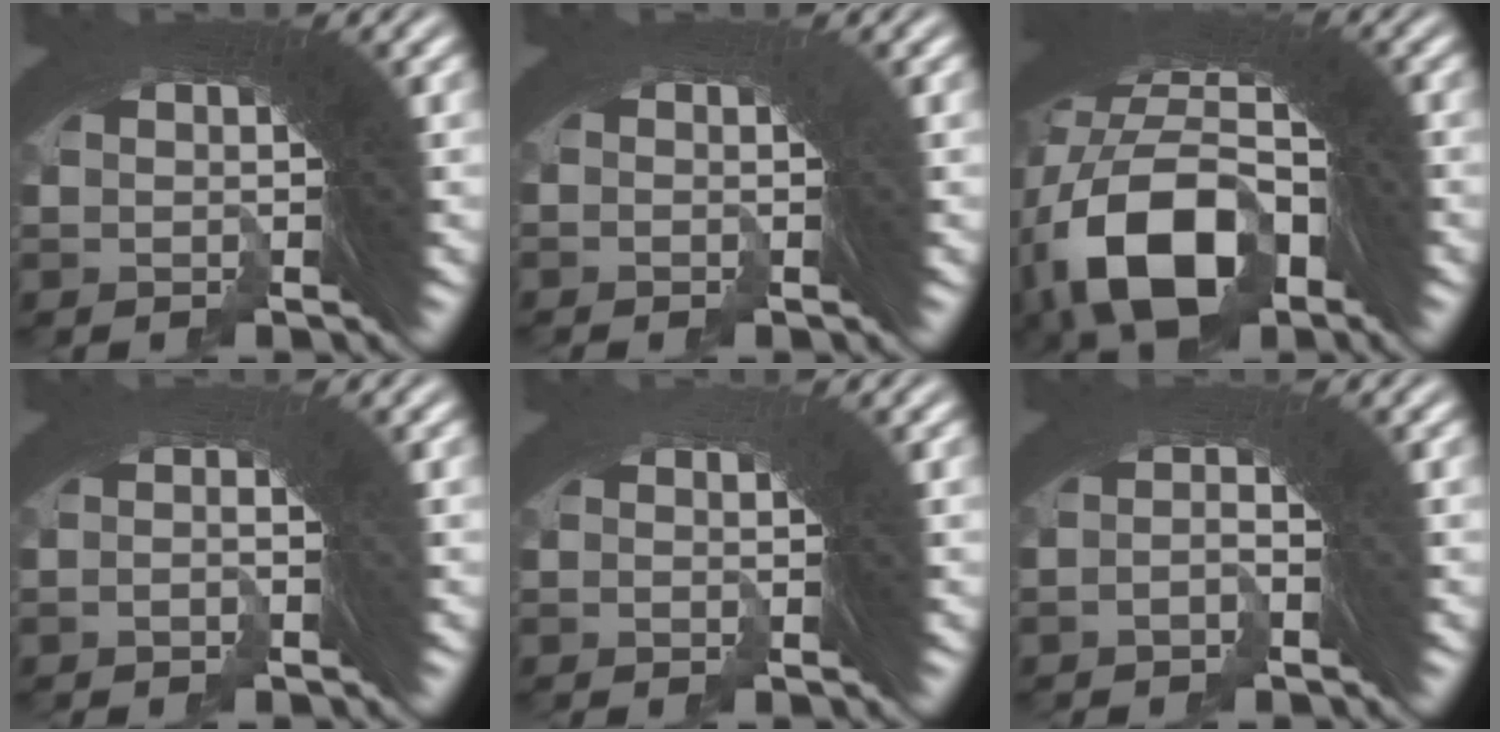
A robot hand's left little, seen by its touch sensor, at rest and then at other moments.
{"total": 1.8, "force": [-0.8, -1.0, -1.2], "torque": [0.023, -0.001, -0.013]}
{"total": 10.7, "force": [-3.5, 7.4, 6.9], "torque": [-0.126, -0.029, -0.058]}
{"total": 2.0, "force": [-1.7, -0.5, -0.9], "torque": [0.029, 0.004, -0.031]}
{"total": 2.7, "force": [-1.6, -1.4, -1.7], "torque": [0.025, -0.013, -0.022]}
{"total": 2.2, "force": [-2.1, -0.2, -0.5], "torque": [0.034, 0.010, -0.043]}